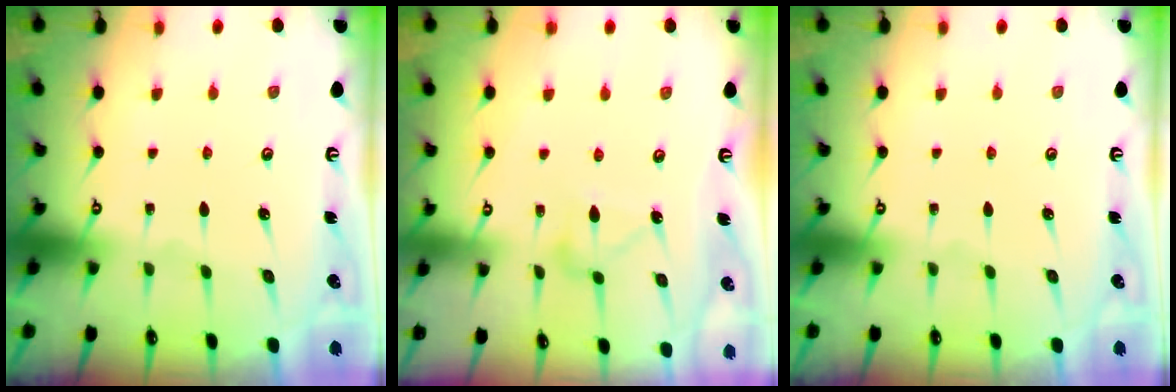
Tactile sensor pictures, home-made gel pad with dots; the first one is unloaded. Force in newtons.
{"total": 9.0, "press": 9.0, "slide": 0.4}
{"total": 0.0}